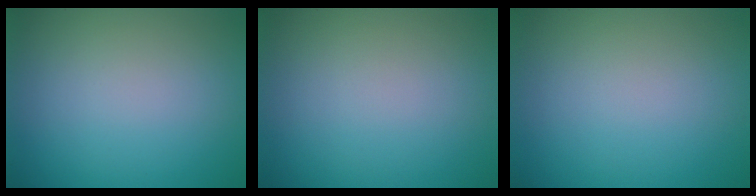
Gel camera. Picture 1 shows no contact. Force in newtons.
{"total": 0.0}
{"total": 0.0}